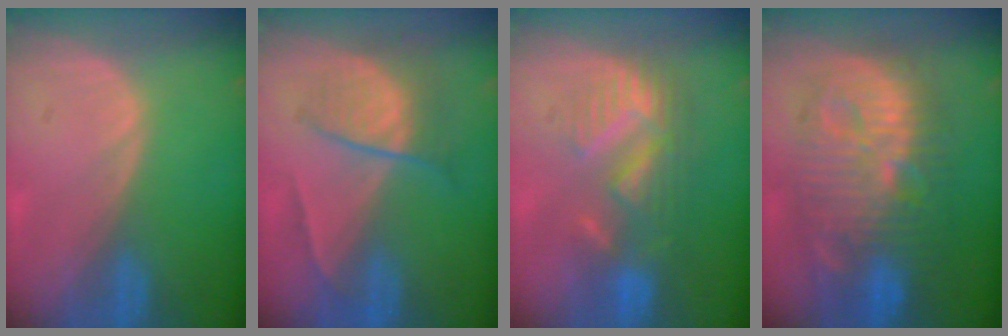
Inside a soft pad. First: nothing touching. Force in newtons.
{"total": 6.6, "press": 6.0, "slide": 2.8}
{"total": 8.7, "press": 8.0, "slide": 3.3}
{"total": 13.3, "press": 13.2, "slide": 1.3}